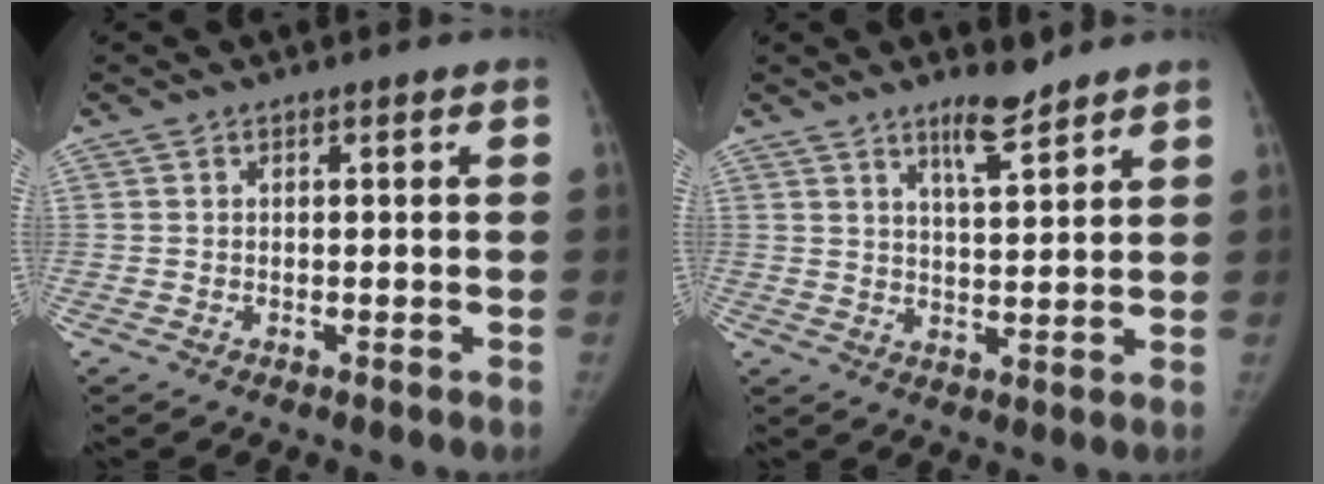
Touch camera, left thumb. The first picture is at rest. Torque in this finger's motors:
{"motor_torque": [0.46, -0.38, 0.74, -0.44, 0.12]}